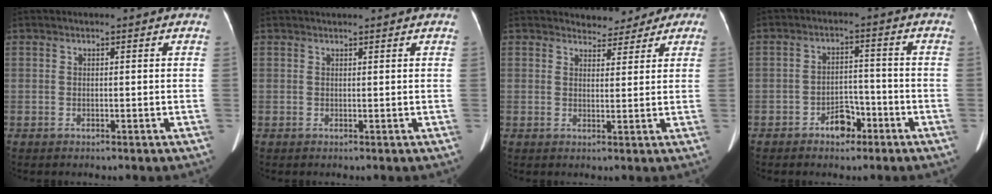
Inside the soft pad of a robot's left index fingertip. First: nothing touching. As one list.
[{"total": 2.0, "force": [1.9, -0.1, 0.7], "torque": [-0.008, 0.023, 0.030]}, {"total": 4.7, "force": [3.9, 2.6, 0.5], "torque": [0.003, 0.009, 0.040]}, {"total": 4.2, "force": [-2.7, 2.3, 2.1], "torque": [-0.035, 0.012, -0.043]}]